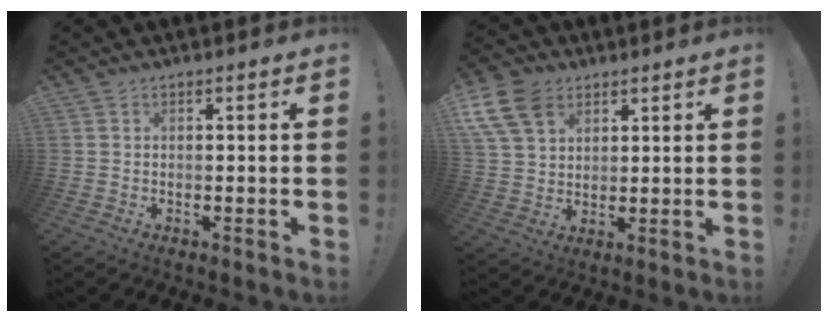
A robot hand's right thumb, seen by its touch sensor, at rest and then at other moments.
{"total": 12.8, "force": [6.4, 8.7, 6.8], "torque": [-0.144, -0.027, 0.126]}